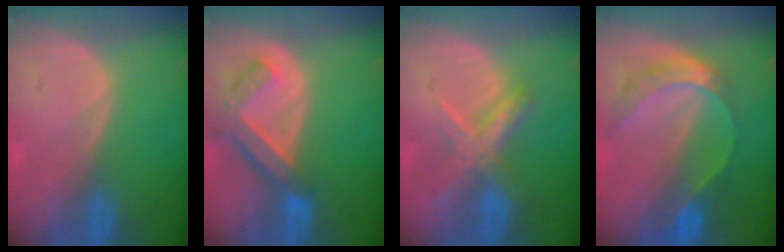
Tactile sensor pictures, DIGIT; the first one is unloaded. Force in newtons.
{"total": 7.3, "press": 6.4, "slide": 3.6}
{"total": 7.2, "press": 6.1, "slide": 3.9}
{"total": 7.7, "press": 6.5, "slide": 4.2}